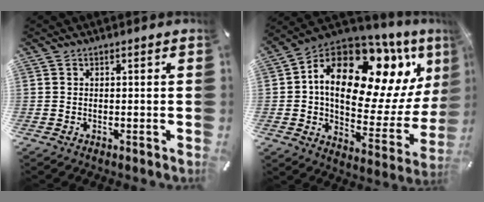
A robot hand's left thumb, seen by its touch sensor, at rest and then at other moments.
{"total": 20.6, "force": [8.1, 12.5, 14.3], "torque": [-0.223, -0.063, 0.134]}